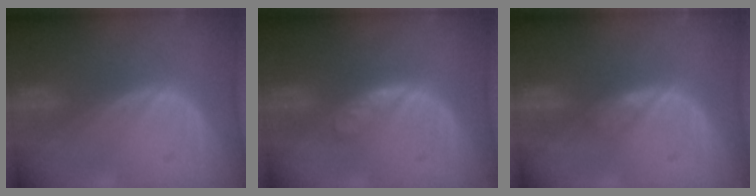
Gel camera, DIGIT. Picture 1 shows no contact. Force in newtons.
{"total": 2.7, "press": 2.7, "slide": 0.3}
{"total": 1.4, "press": 1.4, "slide": 0.1}